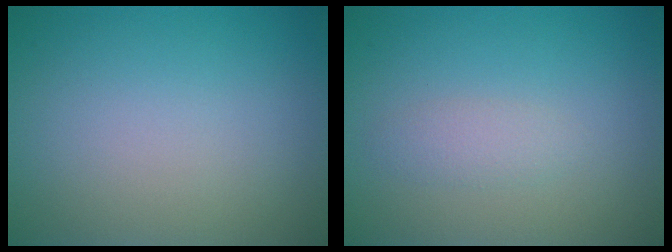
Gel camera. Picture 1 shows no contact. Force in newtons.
{"total": 1.3, "press": 1.3, "slide": 0.0}